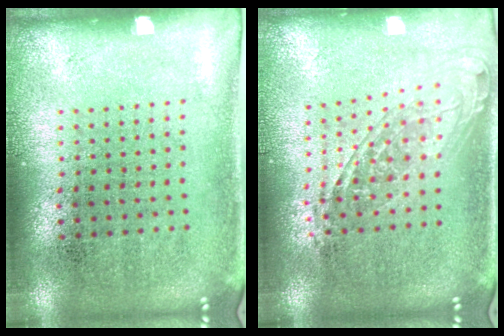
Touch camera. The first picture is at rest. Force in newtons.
{"total": 1.6, "press": 1.3, "slide": 1.0}